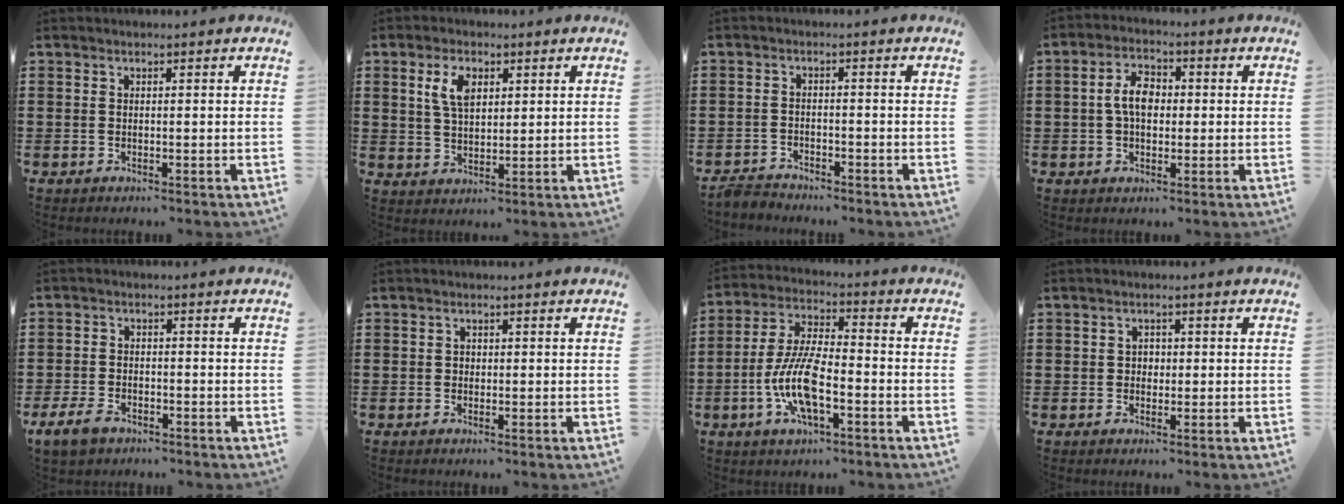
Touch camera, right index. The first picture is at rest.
{"total": 5.2, "force": [2.0, 2.7, 3.9], "torque": [-0.087, 0.013, 0.034]}
{"total": 2.6, "force": [-2.6, 0.4, -0.2], "torque": [-0.003, 0.001, -0.056]}
{"total": 5.6, "force": [0.3, 3.2, 4.6], "torque": [-0.094, 0.014, 0.002]}
{"total": 3.6, "force": [-2.4, 1.8, 1.9], "torque": [-0.053, 0.002, -0.053]}
{"total": 0.6, "force": [0.0, 0.5, 0.2], "torque": [-0.006, 0.002, -0.001]}
{"total": 10.4, "force": [-3.4, 3.6, 9.1], "torque": [-0.210, -0.009, -0.069]}
{"total": 1.4, "force": [-0.1, 1.2, 0.7], "torque": [-0.016, 0.006, -0.003]}